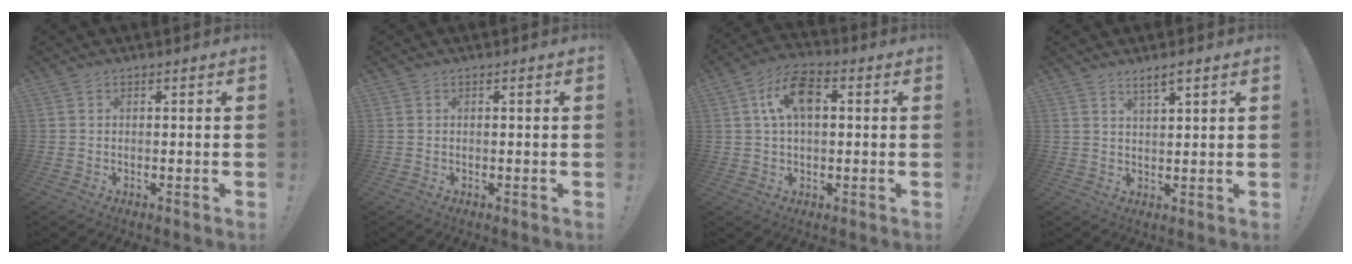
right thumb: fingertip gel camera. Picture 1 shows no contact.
{"total": 0.0}
{"total": 10.9, "force": [2.4, 6.3, 8.5], "torque": [-0.141, 0.018, 0.048]}
{"total": 3.8, "force": [2.8, 0.7, 2.5], "torque": [-0.039, -0.017, 0.046]}